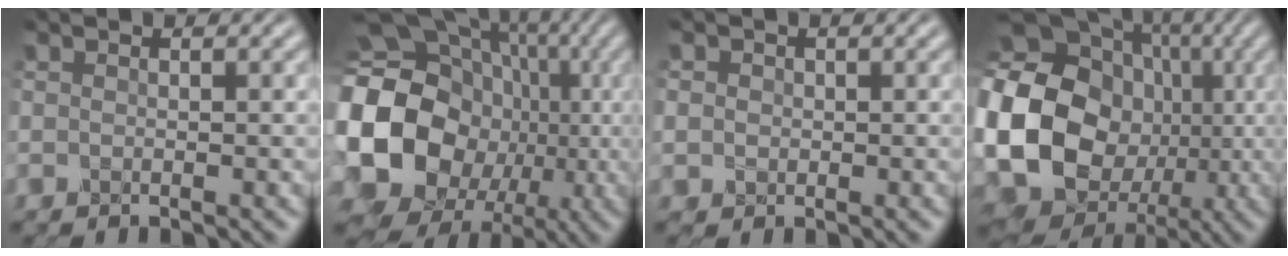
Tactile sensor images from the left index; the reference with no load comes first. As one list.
[{"total": 17.6, "force": [-1.7, 15.2, 8.7], "torque": [-0.197, -0.011, -0.032]}, {"total": 3.5, "force": [1.1, 3.0, 1.3], "torque": [-0.013, 0.029, -0.006]}, {"total": 23.6, "force": [-2.8, 20.7, 10.9], "torque": [-0.248, -0.020, -0.091]}]